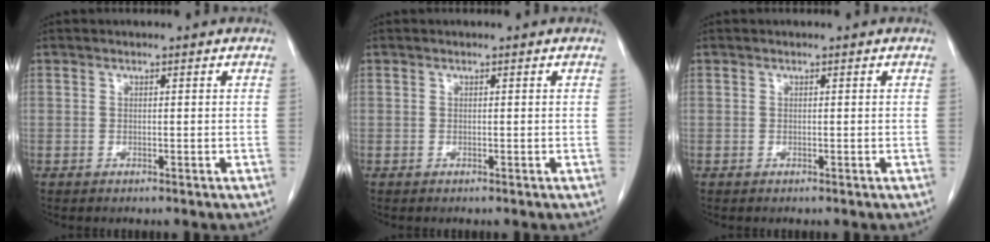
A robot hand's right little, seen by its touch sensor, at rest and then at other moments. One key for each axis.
{"total": 0.0}
{"total": 0.0}